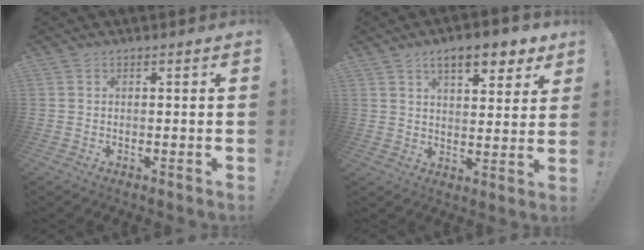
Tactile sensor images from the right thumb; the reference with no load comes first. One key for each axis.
{"total": 9.5, "fx": 6.0, "fy": 3.5, "fz": 6.5, "tx": -0.085, "ty": -0.030, "tz": 0.102}